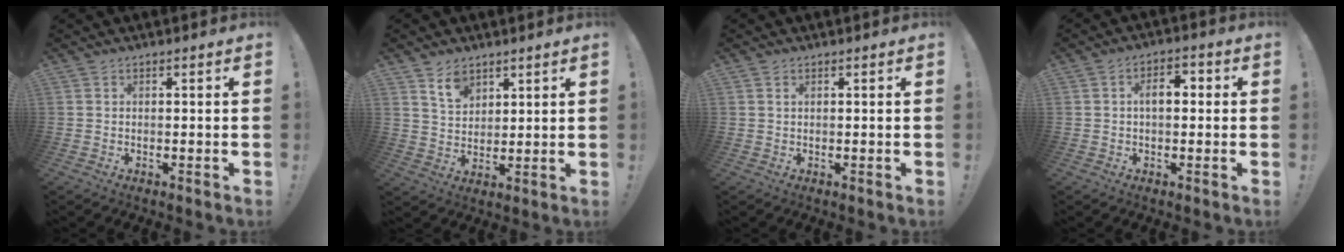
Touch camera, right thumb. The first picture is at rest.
{"total": 7.5, "force": [5.2, 4.4, 3.0], "torque": [-0.054, -0.024, 0.098]}
{"total": 0.8, "force": [0.4, 0.4, 0.5], "torque": [-0.011, 0.001, 0.007]}
{"total": 5.7, "force": [0.3, 3.2, 4.7], "torque": [-0.074, 0.012, 0.001]}